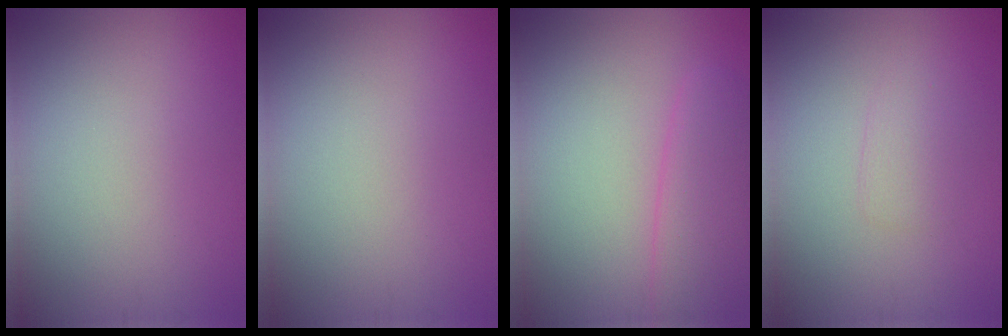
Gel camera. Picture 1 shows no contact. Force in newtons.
{"total": 0.0}
{"total": 2.7, "press": 2.7, "slide": 0.0}
{"total": 1.4, "press": 1.4, "slide": 0.1}